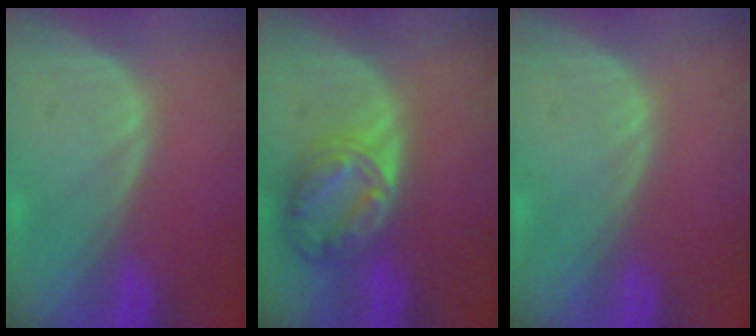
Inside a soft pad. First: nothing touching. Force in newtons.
{"total": 8.2, "press": 7.0, "slide": 4.3}
{"total": 0.0}